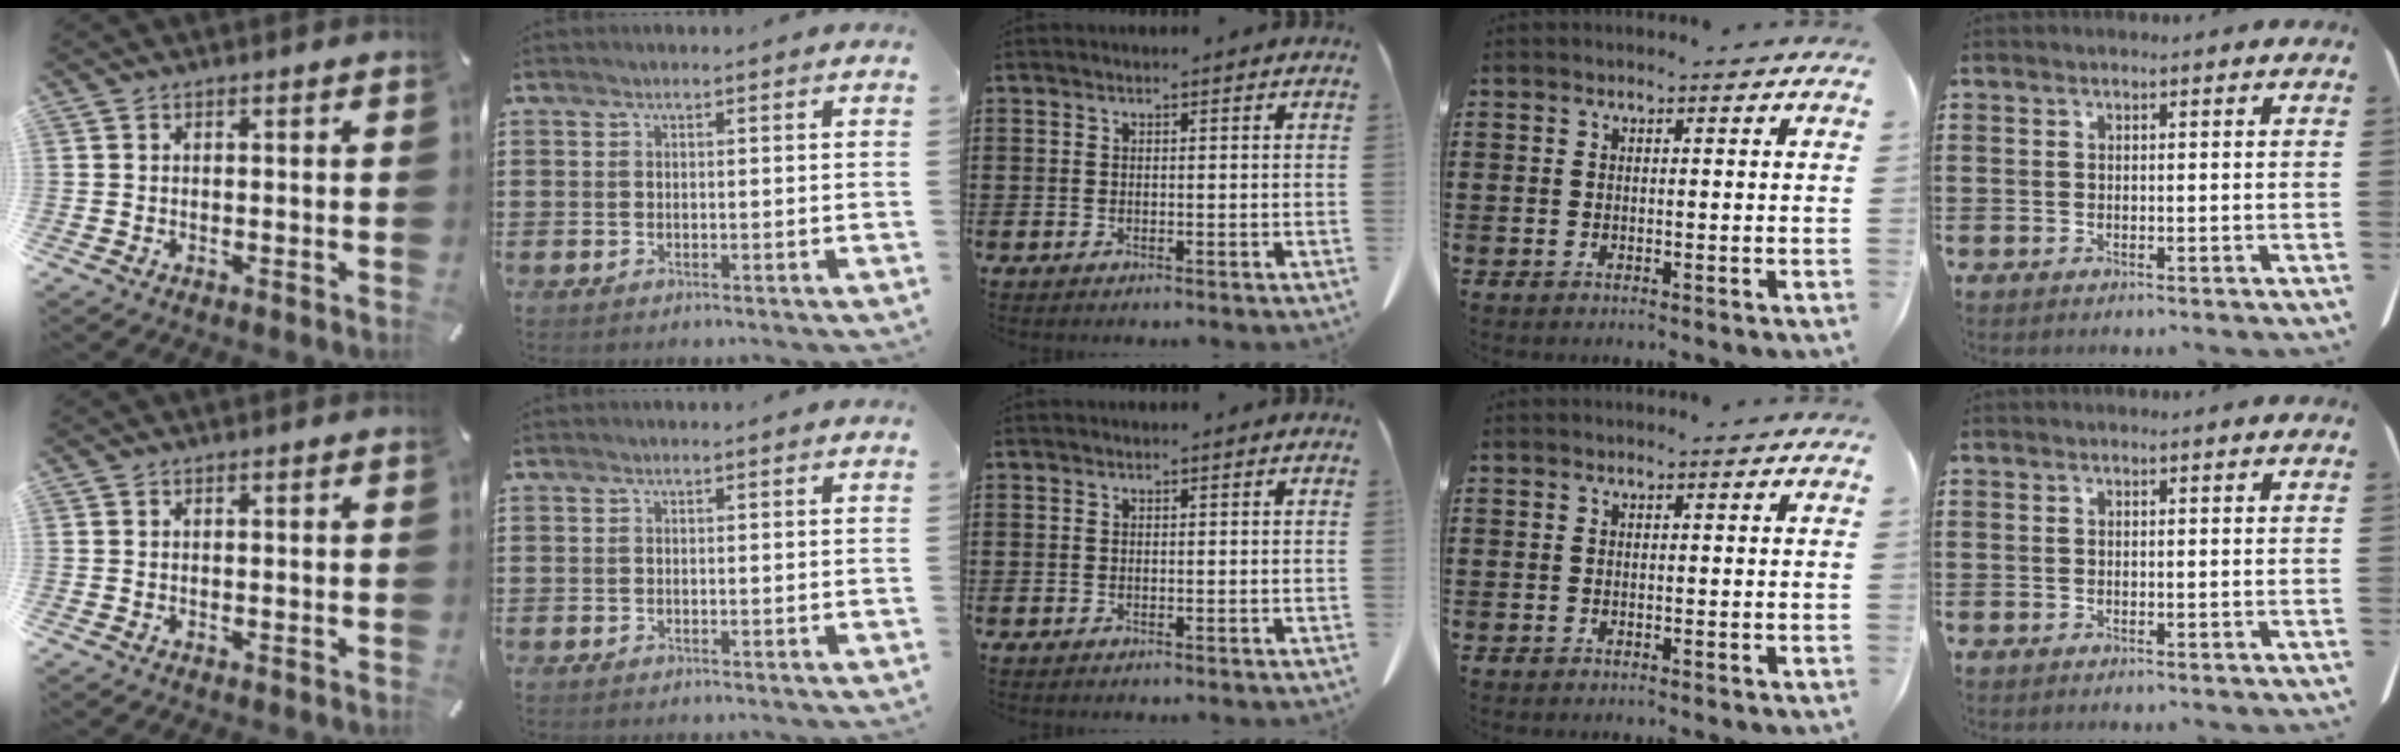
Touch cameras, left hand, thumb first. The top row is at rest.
{}